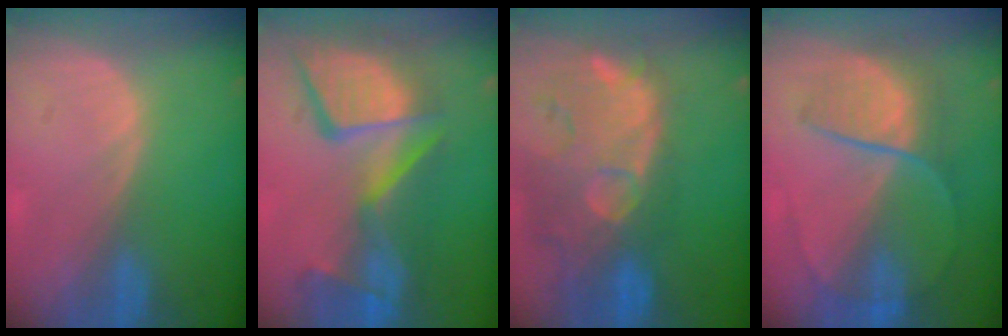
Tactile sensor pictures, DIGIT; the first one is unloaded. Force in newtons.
{"total": 13.6, "press": 11.2, "slide": 7.7}
{"total": 14.4, "press": 11.8, "slide": 8.3}
{"total": 7.0, "press": 6.6, "slide": 2.2}